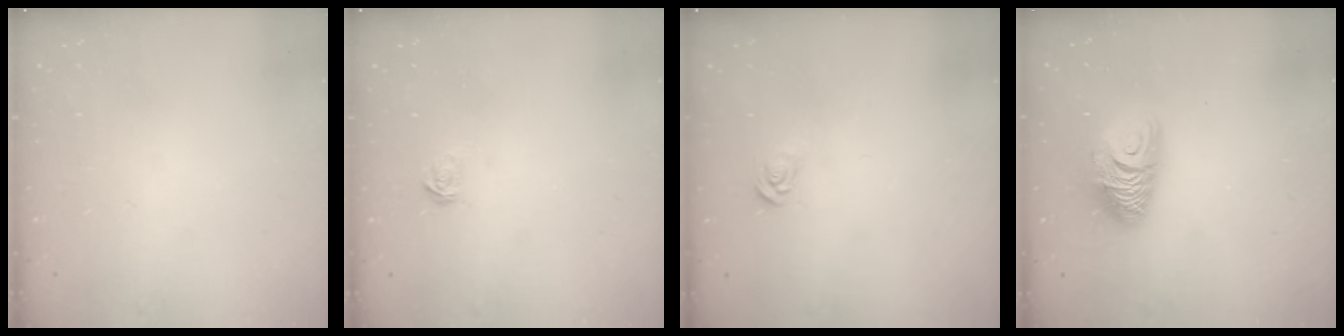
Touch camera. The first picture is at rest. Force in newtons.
{"total": 2.5, "press": 2.5, "slide": 0.2}
{"total": 3.8, "press": 3.8, "slide": 0.4}
{"total": 10.4, "press": 10.4, "slide": 1.2}